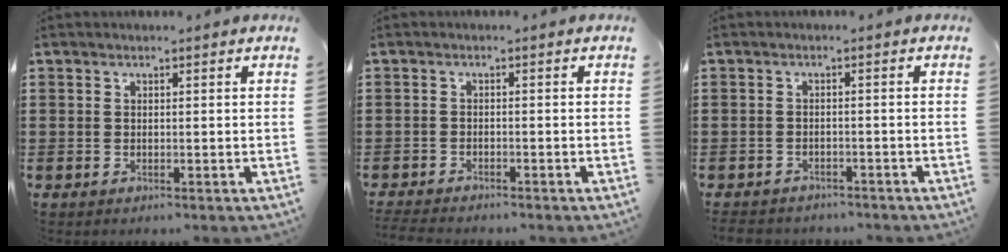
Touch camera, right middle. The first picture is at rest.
{"total": 1.8, "force": [-1.8, 0.1, 0.1], "torque": [-0.014, -0.003, -0.041]}
{"total": 1.9, "force": [-1.8, 0.3, -0.1], "torque": [-0.004, 0.000, -0.042]}